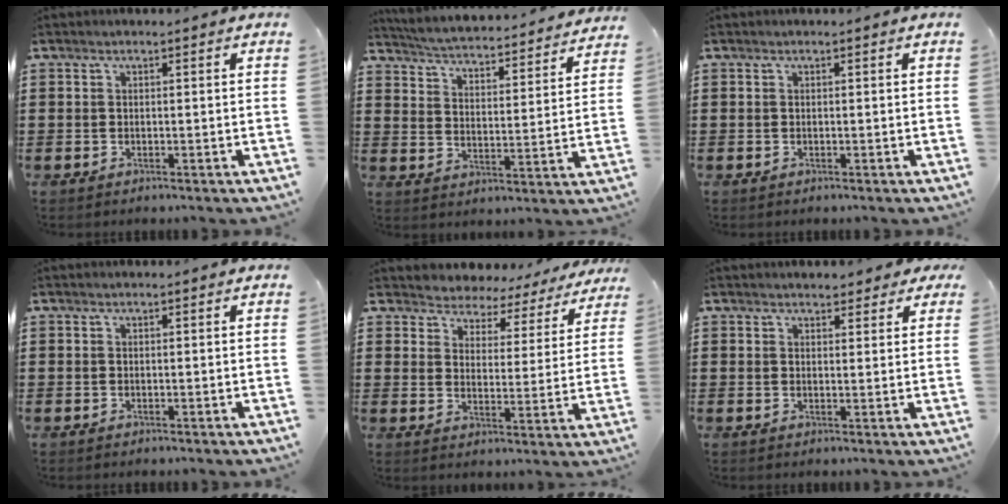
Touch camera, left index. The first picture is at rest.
{"total": 3.5, "force": [3.5, -0.4, 0.3], "torque": [-0.029, -0.035, 0.050]}
{"total": 0.0}
{"total": 0.0}
{"total": 3.6, "force": [3.5, 0.8, -0.6], "torque": [-0.015, -0.029, 0.053]}
{"total": 2.7, "force": [2.5, 0.9, 0.8], "torque": [-0.014, -0.002, 0.044]}